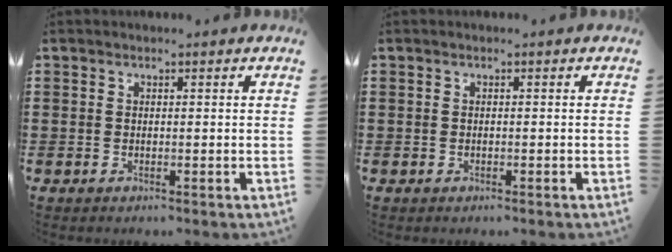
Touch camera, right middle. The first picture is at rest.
{"total": 0.0}